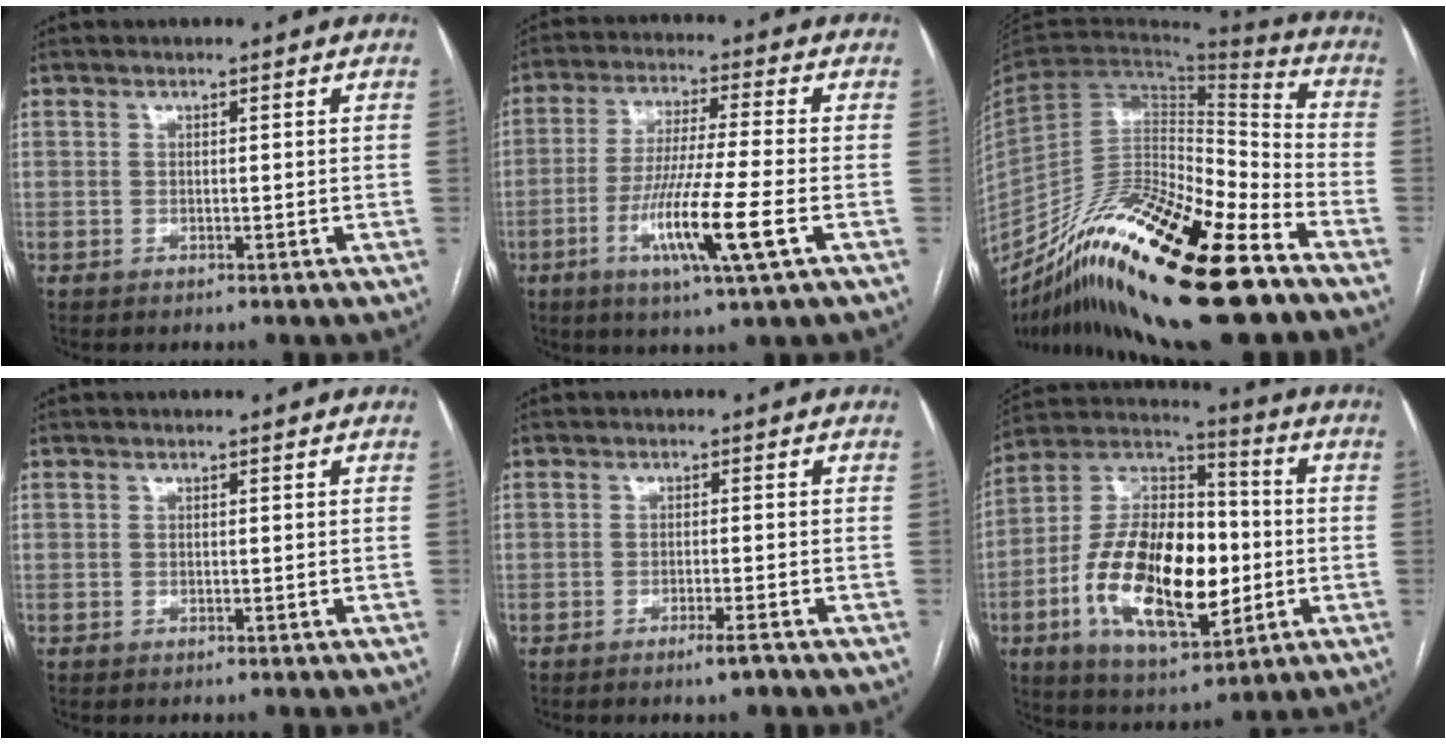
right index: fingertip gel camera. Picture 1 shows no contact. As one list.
[{"total": 12.1, "force": [-4.2, -0.5, 11.3], "torque": [-0.221, -0.022, -0.080]}, {"total": 28.5, "force": [-19.1, 4.8, 20.6], "torque": [-0.348, -0.040, -0.341]}, {"total": 0.0}, {"total": 2.5, "force": [-1.8, -0.3, 1.7], "torque": [-0.031, -0.005, -0.029]}, {"total": 21.0, "force": [-3.7, 9.3, 18.4], "torque": [-0.357, 0.016, -0.058]}]